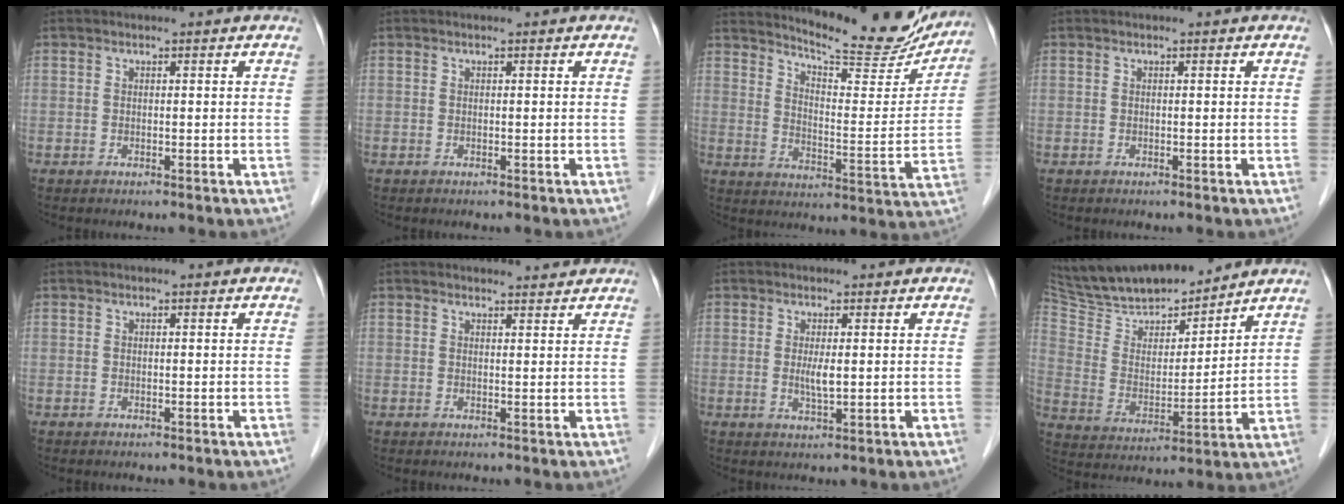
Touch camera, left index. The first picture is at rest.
{"total": 0.0}
{"total": 17.6, "force": [16.5, 2.3, 5.8], "torque": [-0.085, -0.053, 0.215]}
{"total": 0.0}
{"total": 0.0}
{"total": 2.6, "force": [2.6, 0.4, 0.1], "torque": [-0.007, 0.001, 0.031]}
{"total": 2.3, "force": [0.3, 0.4, 2.2], "torque": [-0.047, -0.005, 0.007]}
{"total": 18.3, "force": [16.6, 3.3, 6.9], "torque": [-0.126, 0.008, 0.296]}